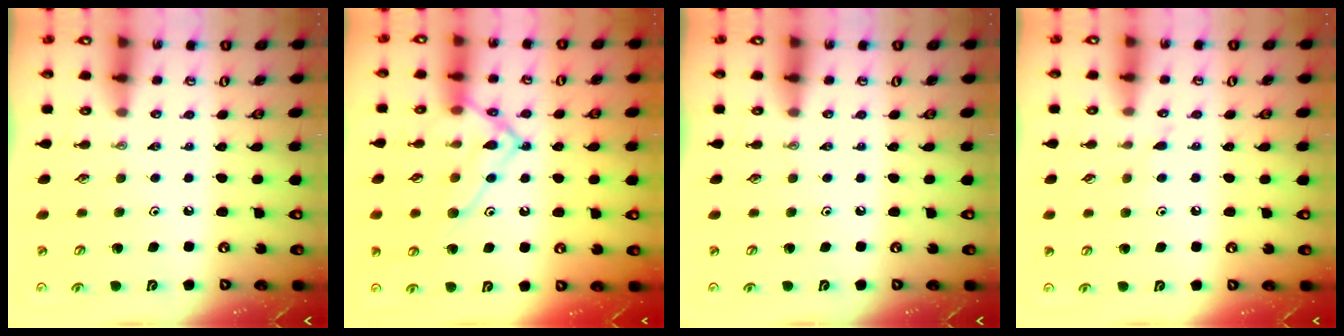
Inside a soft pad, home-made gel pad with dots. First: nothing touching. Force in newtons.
{"total": 15.2, "press": 15.2, "slide": 1.2}
{"total": 0.0}
{"total": 4.6, "press": 4.5, "slide": 0.5}